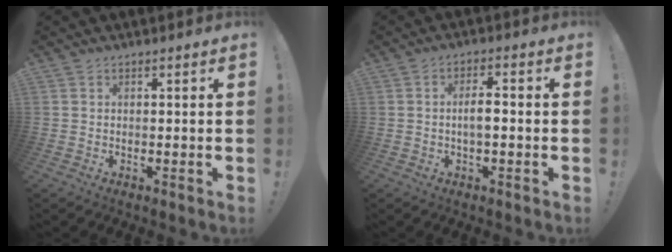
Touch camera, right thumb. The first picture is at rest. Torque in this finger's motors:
{"motor_torque": [-0.33, -0.10, 0.12, 0.18, 0.09]}